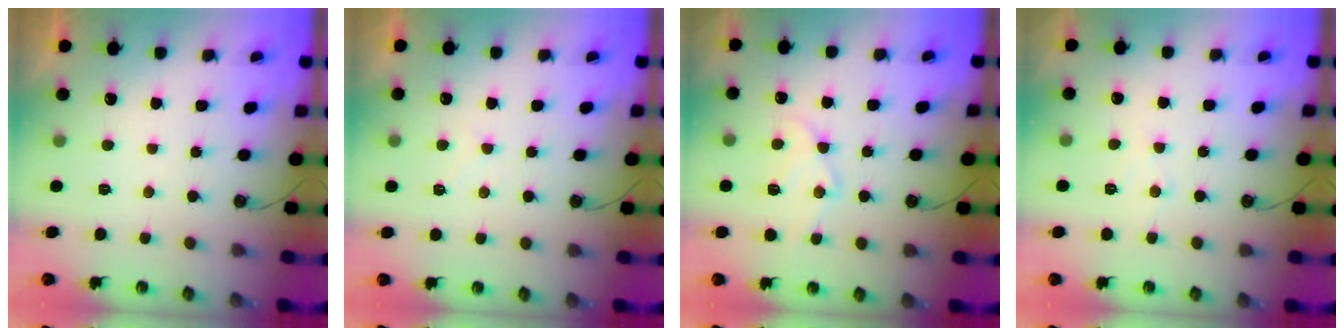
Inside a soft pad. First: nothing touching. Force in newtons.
{"total": 4.7, "press": 4.6, "slide": 0.6}
{"total": 12.1, "press": 12.1, "slide": 1.1}
{"total": 4.9, "press": 4.9, "slide": 0.5}